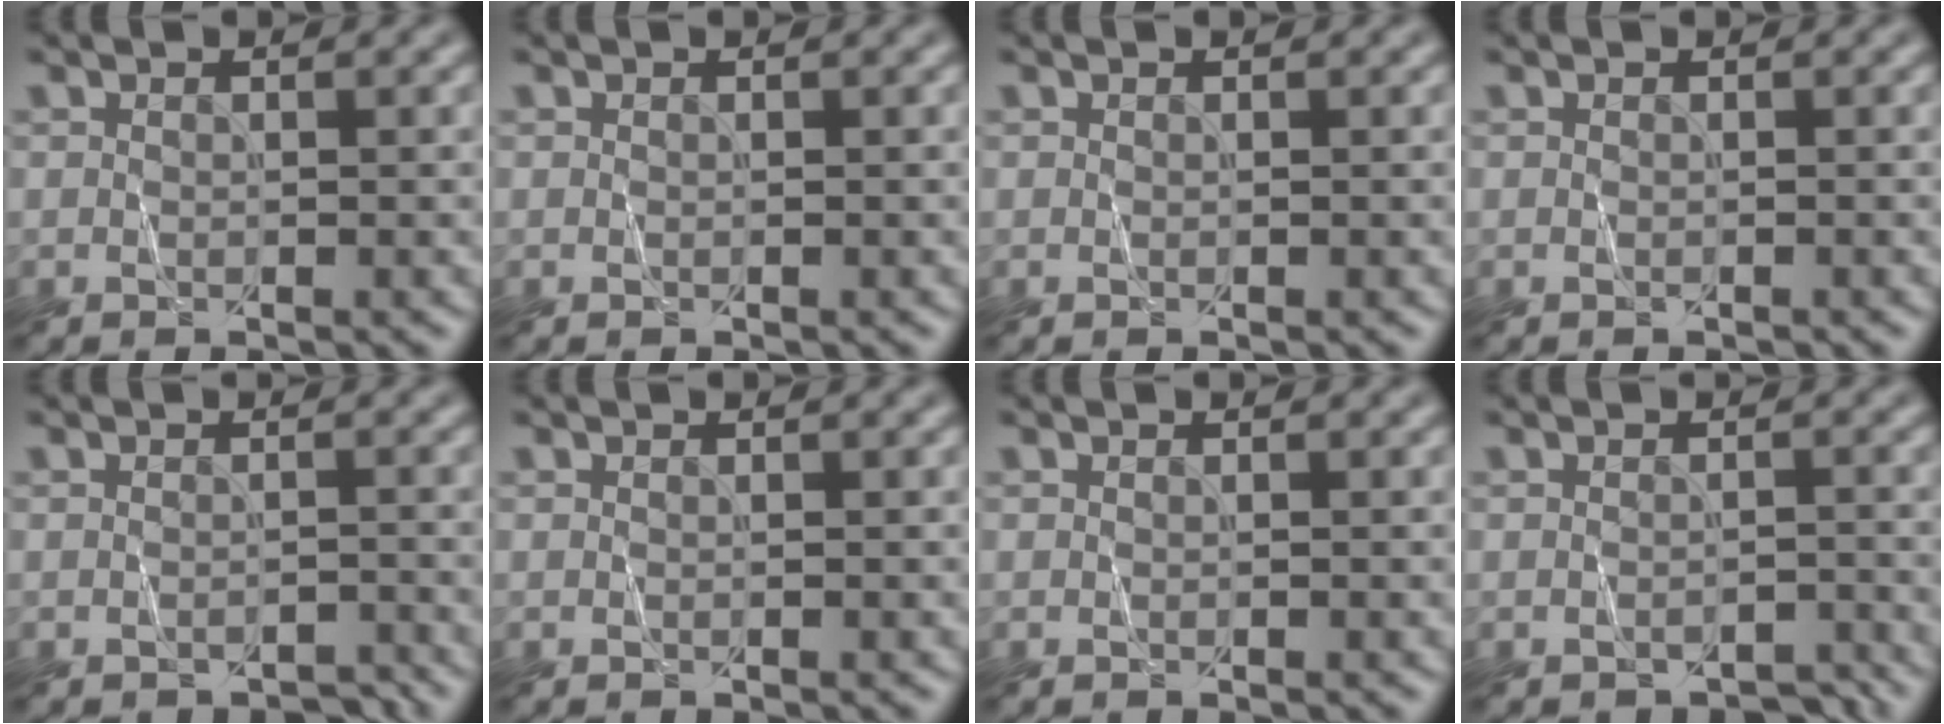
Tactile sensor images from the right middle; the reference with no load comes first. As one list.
[{"total": 0.0}, {"total": 0.0}, {"total": 0.0}, {"total": 1.1, "force": [-1.1, 0.1, 0.2], "torque": [-0.003, -0.003, -0.016]}, {"total": 0.0}, {"total": 0.0}, {"total": 1.5, "force": [-1.4, 0.3, 0.3], "torque": [-0.004, -0.002, -0.019]}]